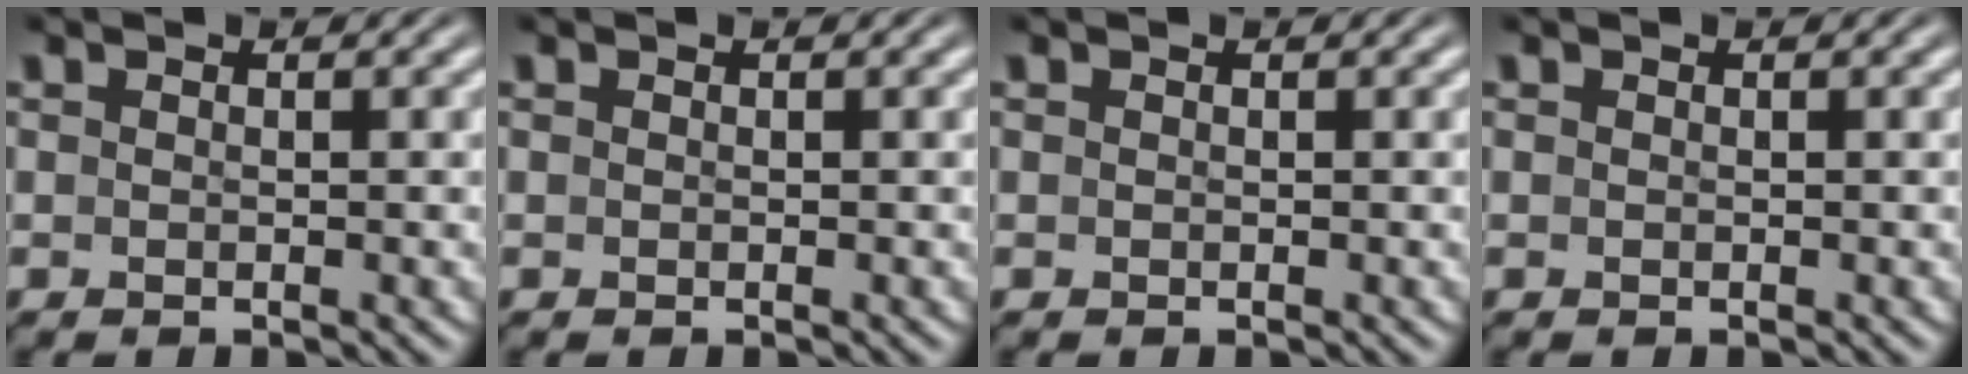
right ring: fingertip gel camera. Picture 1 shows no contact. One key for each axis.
{"total": 0.0}
{"total": 0.0}
{"total": 0.0}